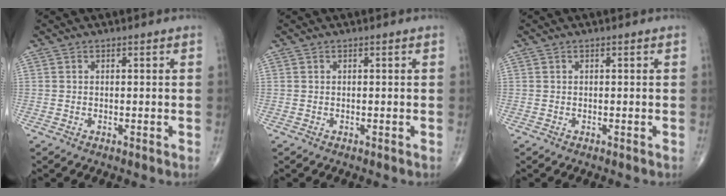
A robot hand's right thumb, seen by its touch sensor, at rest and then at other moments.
{"total": 0.0}
{"total": 0.0}